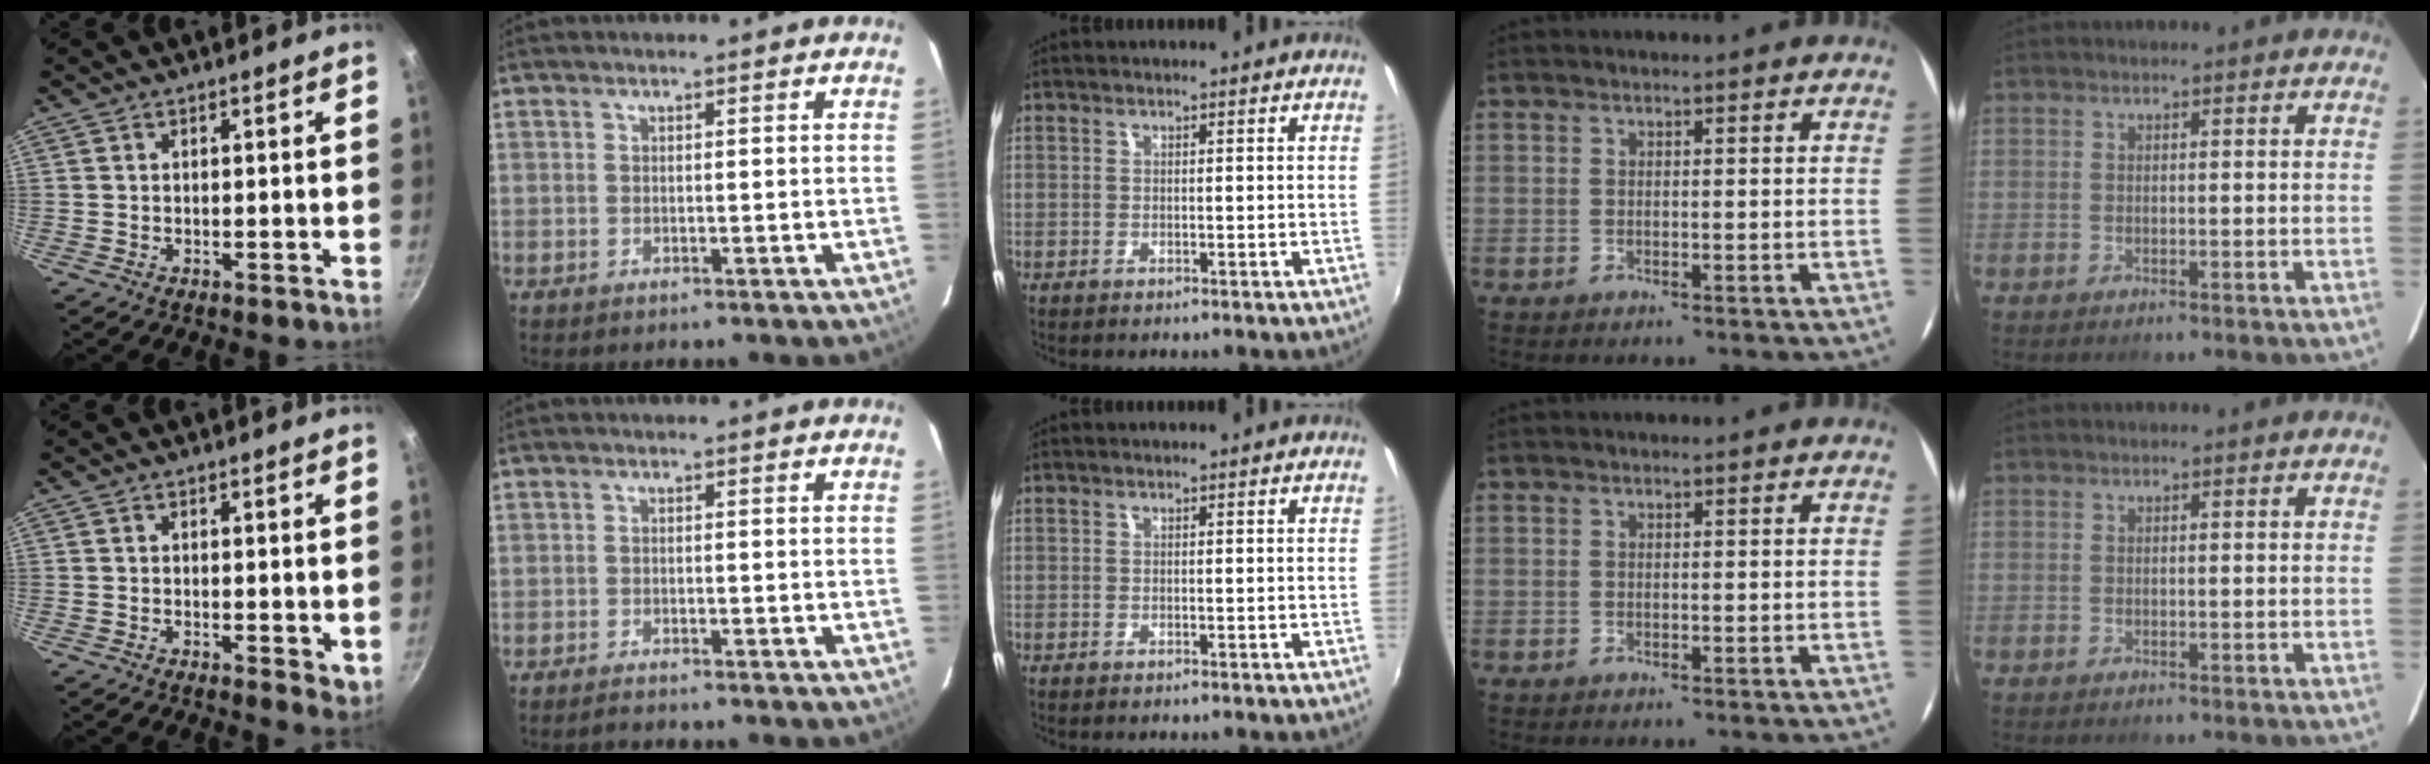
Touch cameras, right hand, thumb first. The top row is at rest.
{"thumb": {"total": 3.4, "force": [0.4, 1.6, 3.0], "torque": [-0.037, -0.008, 0.007]}, "index": {"total": 1.8, "force": [-1.7, 0.0, 0.5], "torque": [-0.019, -0.006, -0.030]}}